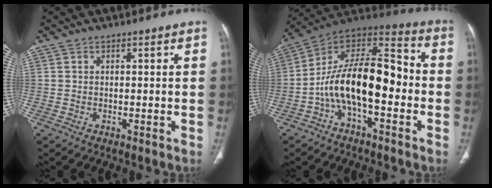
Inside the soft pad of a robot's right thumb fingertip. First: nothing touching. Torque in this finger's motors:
{"motor_torque": [2.51, 2.49, 1.39, -1.38, 0.59]}